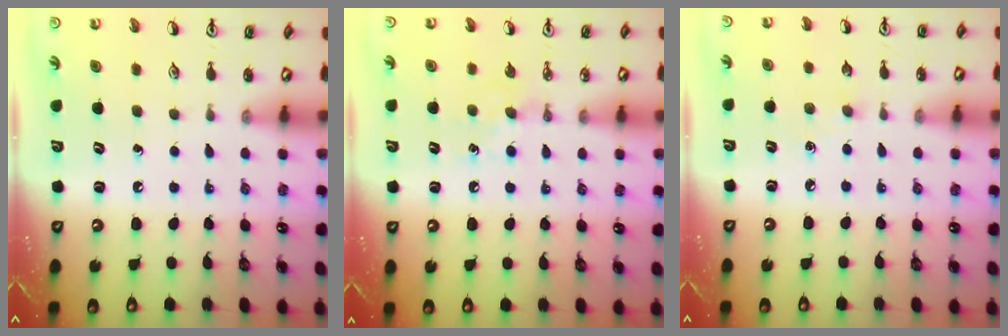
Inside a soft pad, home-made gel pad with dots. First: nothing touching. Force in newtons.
{"total": 5.1, "press": 5.0, "slide": 0.7}
{"total": 2.9, "press": 2.9, "slide": 0.4}